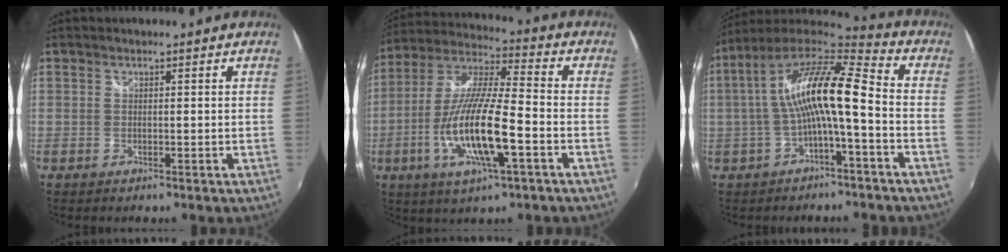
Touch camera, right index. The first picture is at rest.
{"total": 17.1, "force": [-5.7, 3.3, 15.8], "torque": [-0.315, -0.017, -0.110]}
{"total": 14.6, "force": [-1.0, 2.9, 14.3], "torque": [-0.267, 0.018, -0.020]}